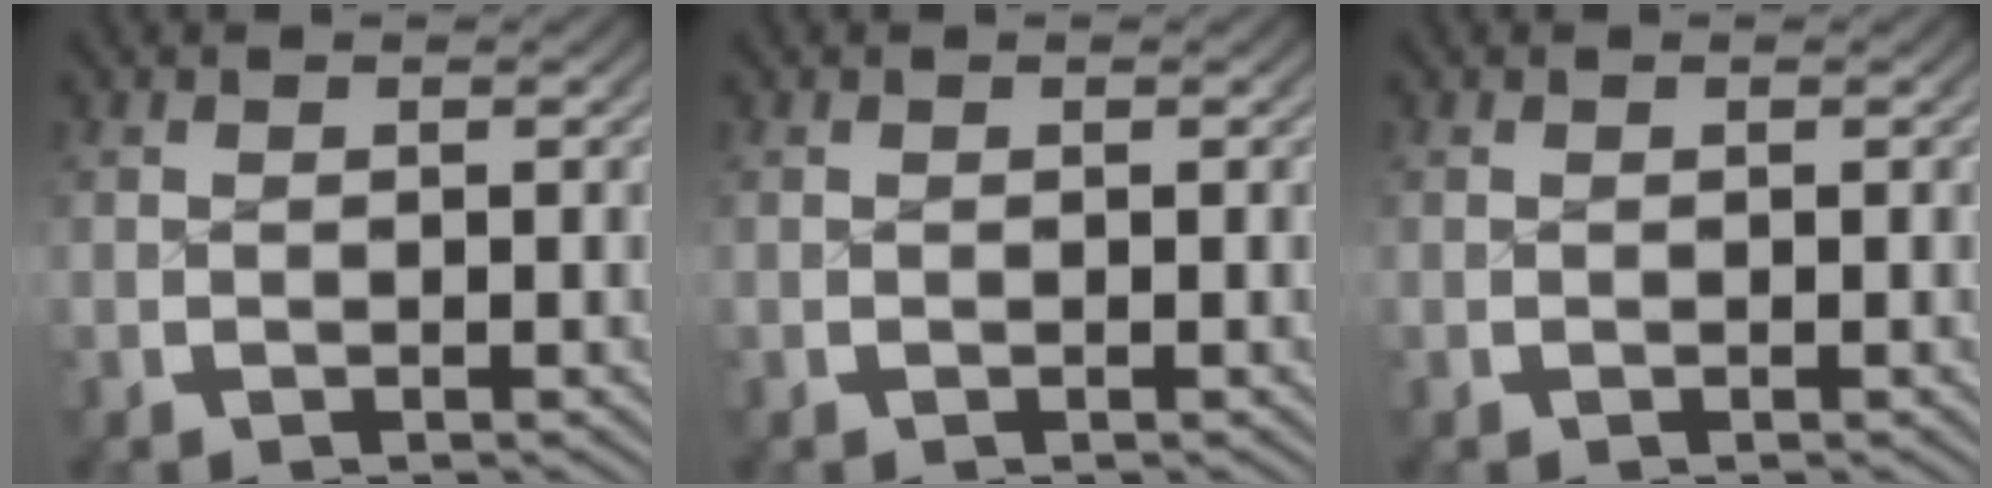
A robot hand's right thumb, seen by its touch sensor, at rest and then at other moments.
{"total": 0.0}
{"total": 0.0}